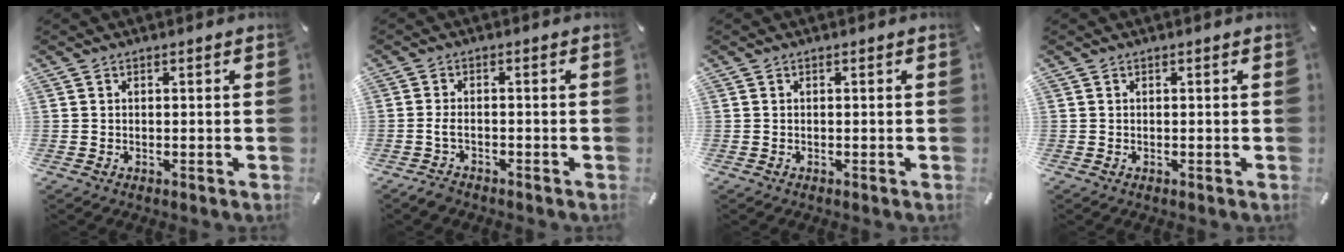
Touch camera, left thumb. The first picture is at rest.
{"total": 2.8, "force": [-1.6, 1.2, 1.9], "torque": [-0.048, 0.004, -0.035]}
{"total": 0.0}
{"total": 0.0}